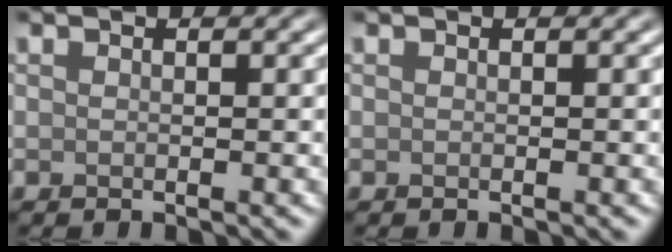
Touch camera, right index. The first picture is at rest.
{"total": 0.0}